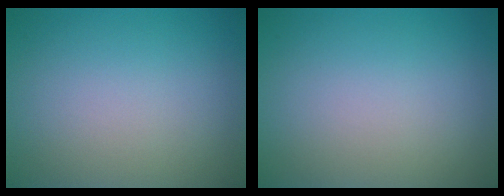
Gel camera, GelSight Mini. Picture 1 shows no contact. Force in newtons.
{"total": 0.0}